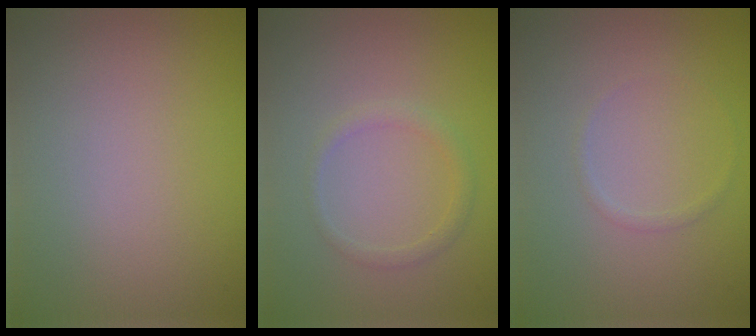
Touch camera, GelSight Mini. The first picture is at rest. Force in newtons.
{"total": 1.3, "press": 1.3, "slide": 0.1}
{"total": 0.6, "press": 0.6, "slide": 0.1}